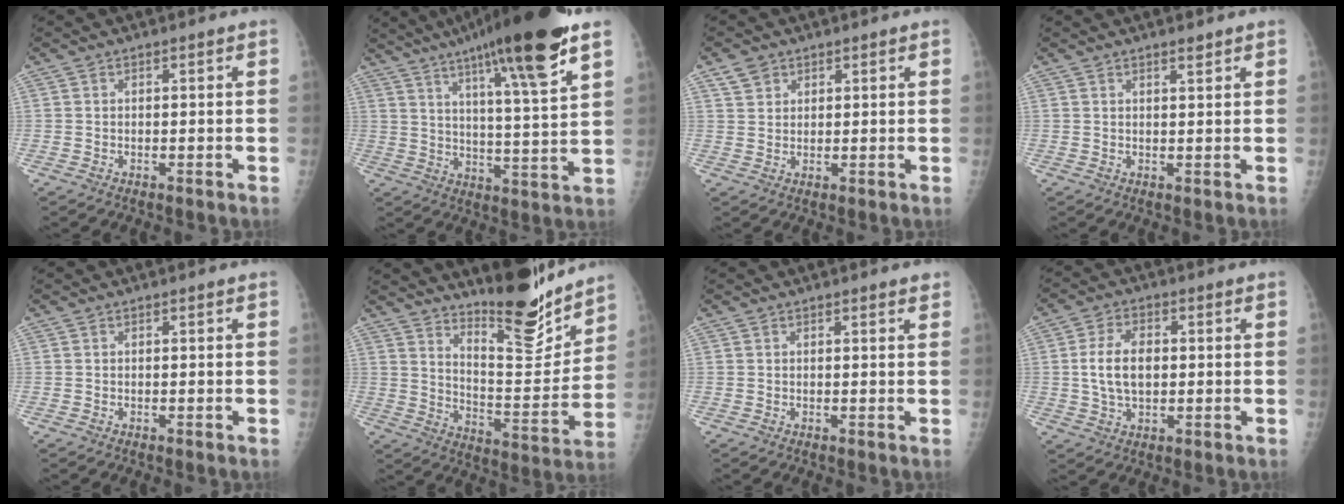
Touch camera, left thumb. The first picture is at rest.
{"total": 20.2, "force": [12.5, 1.9, 15.8], "torque": [-0.230, -0.042, 0.191]}
{"total": 3.3, "force": [2.0, 2.5, 1.0], "torque": [-0.007, -0.007, 0.039]}
{"total": 1.4, "force": [1.1, 0.2, 0.9], "torque": [-0.009, -0.008, 0.019]}
{"total": 0.0}
{"total": 16.6, "force": [13.9, 3.6, 8.3], "torque": [-0.083, -0.120, 0.225]}
{"total": 1.2, "force": [1.0, 0.1, 0.8], "torque": [-0.007, -0.002, 0.012]}
{"total": 8.0, "force": [0.4, 5.0, 6.3], "torque": [-0.115, 0.005, 0.008]}